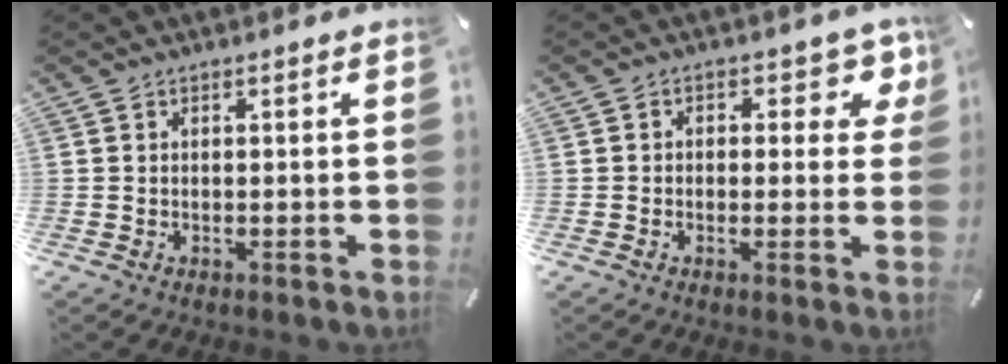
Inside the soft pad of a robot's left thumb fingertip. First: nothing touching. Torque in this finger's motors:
{"motor_torque": [0.29, -0.12, 0.11, 0.00, -0.08]}